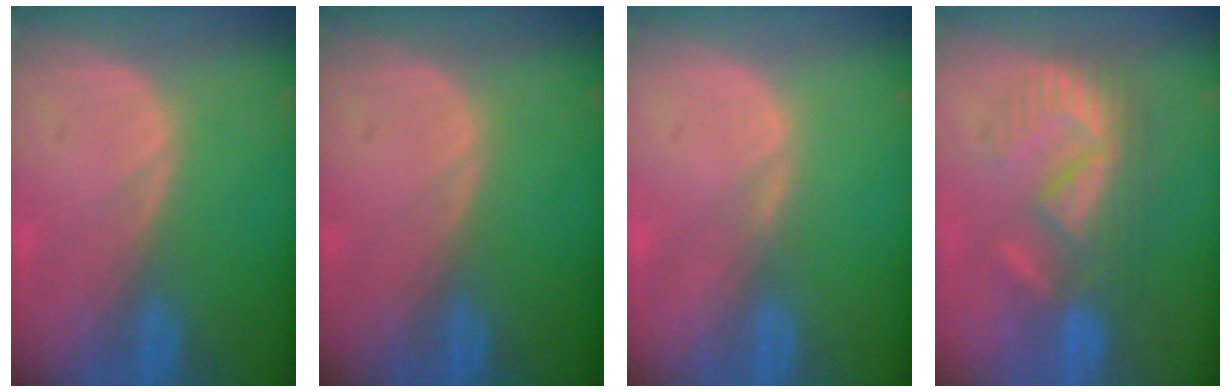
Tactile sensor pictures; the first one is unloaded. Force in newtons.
{"total": 0.0}
{"total": 0.7, "press": 0.7, "slide": 0.2}
{"total": 8.3, "press": 7.7, "slide": 3.1}